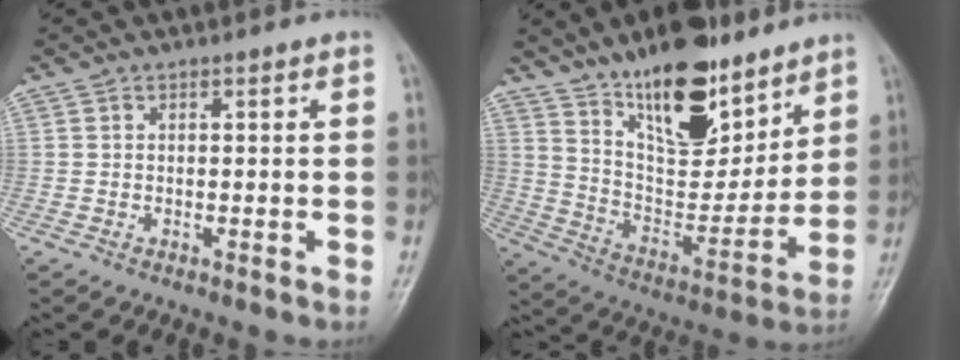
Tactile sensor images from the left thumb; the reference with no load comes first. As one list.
[{"total": 20.4, "force": [13.8, 8.6, 12.4], "torque": [-0.144, -0.085, 0.238]}]